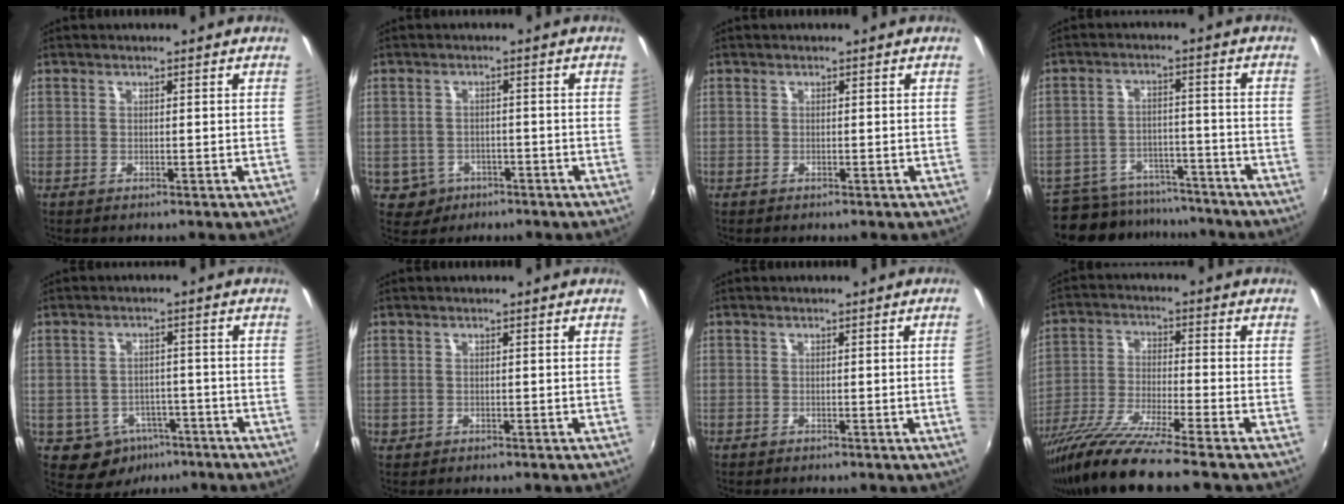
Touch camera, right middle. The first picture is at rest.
{"total": 4.8, "force": [-2.2, 4.2, 1.0], "torque": [-0.034, 0.002, -0.026]}
{"total": 0.0}
{"total": 15.7, "force": [-13.5, 6.6, 4.7], "torque": [-0.122, 0.009, -0.187]}
{"total": 7.5, "force": [-4.2, 5.9, 2.0], "torque": [-0.048, 0.010, -0.041]}
{"total": 0.6, "force": [-0.1, 0.6, 0.1], "torque": [0.000, -0.002, -0.002]}
{"total": 1.6, "force": [-0.2, -0.9, 1.3], "torque": [-0.013, -0.014, -0.001]}
{"total": 14.1, "force": [-11.6, -0.9, 8.0], "torque": [-0.163, -0.038, -0.215]}